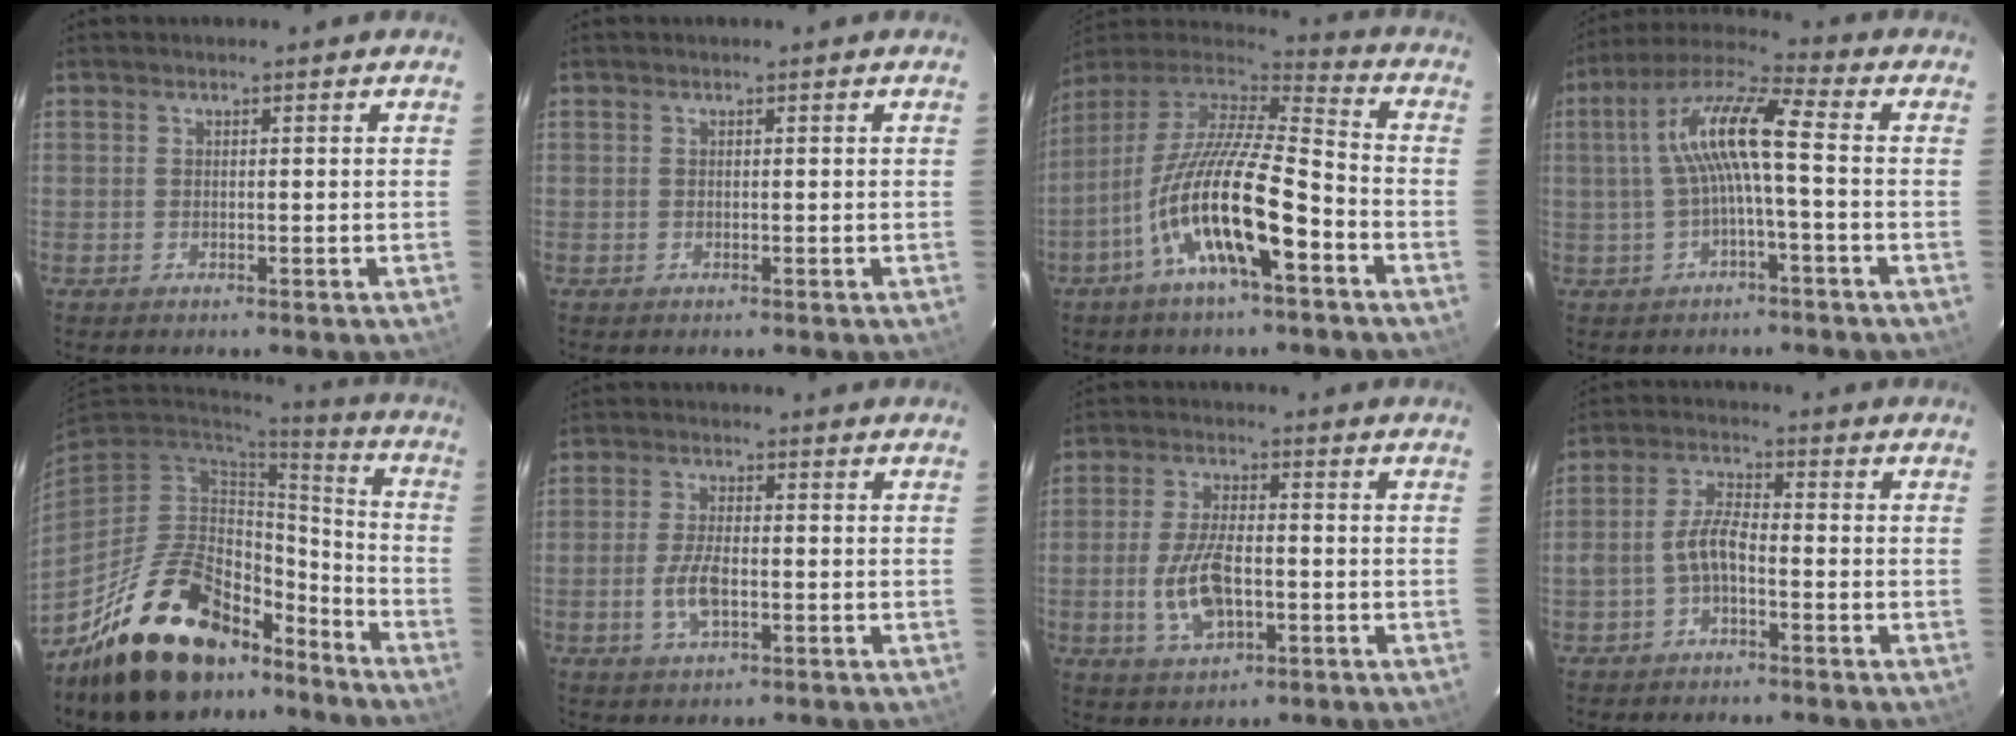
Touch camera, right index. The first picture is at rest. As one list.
[{"total": 0.0}, {"total": 18.8, "force": [-8.2, 4.1, 16.4], "torque": [-0.296, -0.029, -0.158]}, {"total": 10.4, "force": [-0.4, 1.2, 10.3], "torque": [-0.211, 0.024, -0.009]}, {"total": 24.5, "force": [-17.0, 11.9, 13.0], "torque": [-0.251, 0.026, -0.255]}, {"total": 5.6, "force": [-1.6, 2.3, 4.9], "torque": [-0.102, -0.001, -0.030]}, {"total": 9.6, "force": [-2.3, 4.5, 8.2], "torque": [-0.171, -0.003, -0.038]}, {"total": 4.7, "force": [-2.1, 1.6, 3.8], "torque": [-0.084, 0.015, -0.042]}]